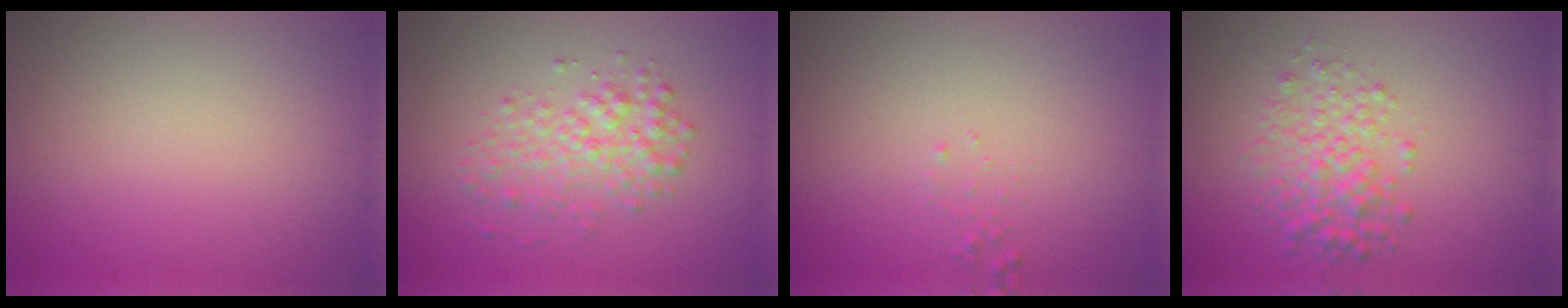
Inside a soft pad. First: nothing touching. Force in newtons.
{"total": 3.2, "press": 3.2, "slide": 0.1}
{"total": 0.6, "press": 0.6, "slide": 0.1}
{"total": 3.7, "press": 3.7, "slide": 0.0}